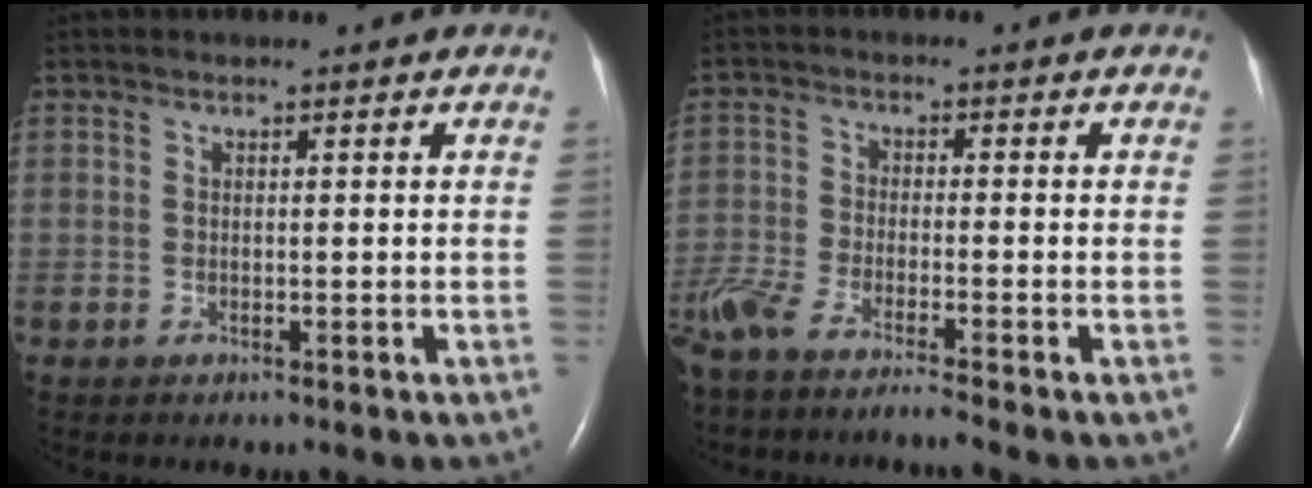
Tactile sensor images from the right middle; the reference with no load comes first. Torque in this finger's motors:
{"motor_torque": [1.09, -1.04, 0.46, 0.19]}